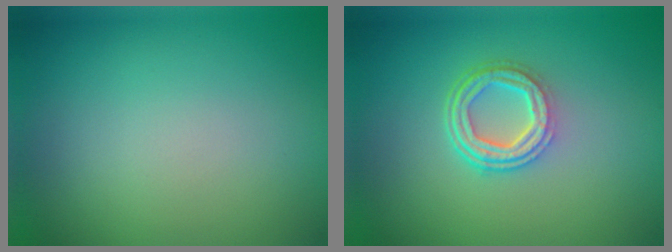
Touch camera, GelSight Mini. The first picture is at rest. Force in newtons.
{"total": 4.1, "press": 3.0, "slide": 2.7}